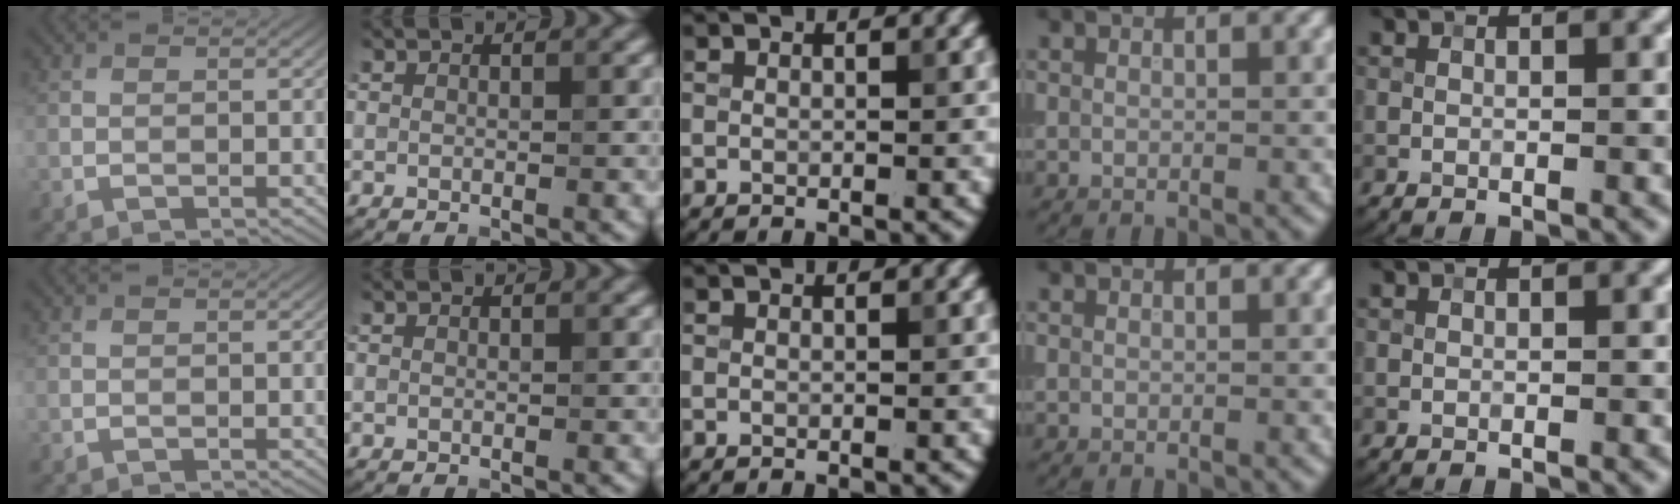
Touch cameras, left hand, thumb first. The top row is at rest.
{}